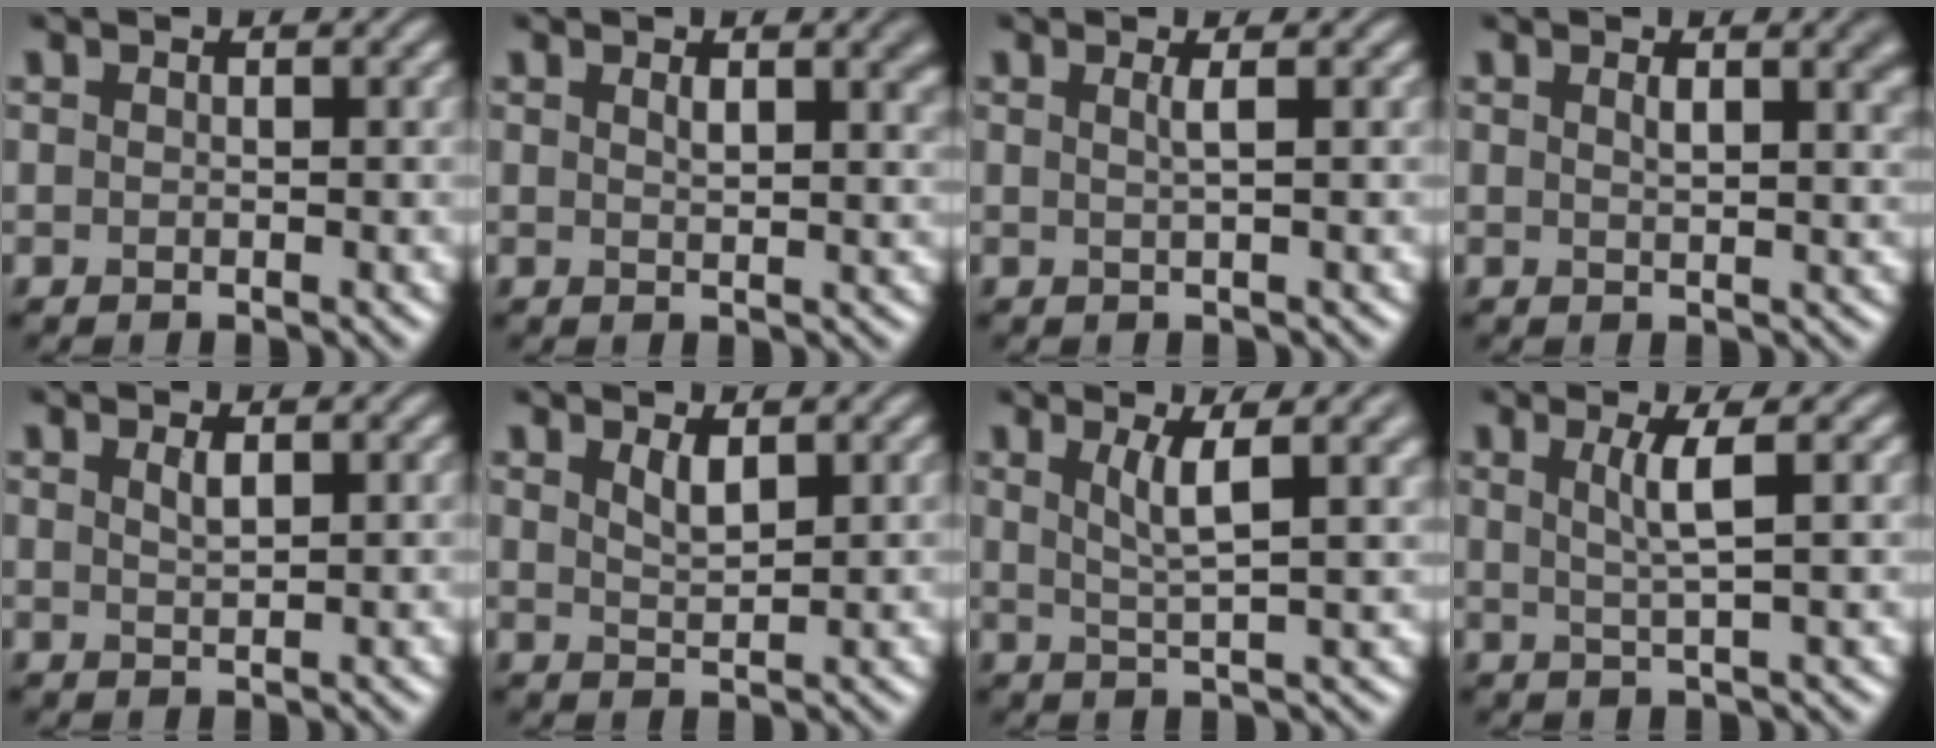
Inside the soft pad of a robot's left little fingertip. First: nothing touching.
{"total": 3.0, "force": [1.4, 1.0, 2.4], "torque": [-0.026, 0.003, 0.024]}
{"total": 1.2, "force": [0.4, 0.4, 1.1], "torque": [-0.013, 0.002, 0.002]}
{"total": 3.3, "force": [1.5, 1.2, 2.7], "torque": [-0.029, 0.005, 0.022]}
{"total": 1.0, "force": [0.6, 0.2, 0.8], "torque": [-0.016, 0.001, 0.012]}
{"total": 1.6, "force": [1.1, 0.4, 1.1], "torque": [-0.023, -0.003, 0.022]}
{"total": 4.9, "force": [1.9, 1.0, 4.4], "torque": [-0.071, 0.003, 0.032]}
{"total": 3.0, "force": [0.9, 0.5, 2.8], "torque": [-0.048, -0.001, 0.016]}